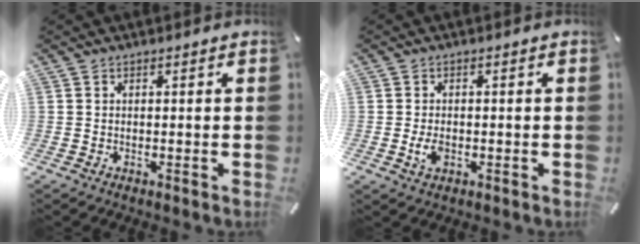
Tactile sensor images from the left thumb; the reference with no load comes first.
{"total": 3.2, "force": [-0.8, 1.9, 2.5], "torque": [-0.064, -0.004, -0.017]}